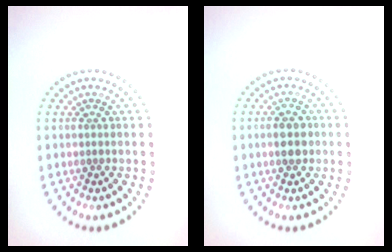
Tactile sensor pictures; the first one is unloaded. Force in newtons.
{"total": 2.2, "press": 2.2, "slide": 0.2}